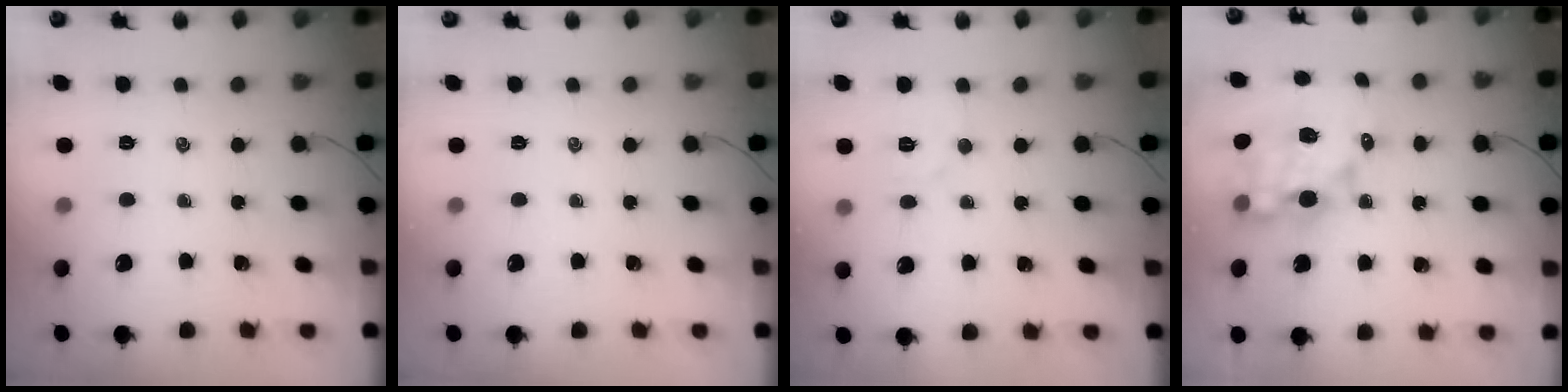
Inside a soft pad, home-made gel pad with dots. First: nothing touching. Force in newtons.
{"total": 0.0}
{"total": 5.0, "press": 4.9, "slide": 1.1}
{"total": 14.0, "press": 13.6, "slide": 3.5}